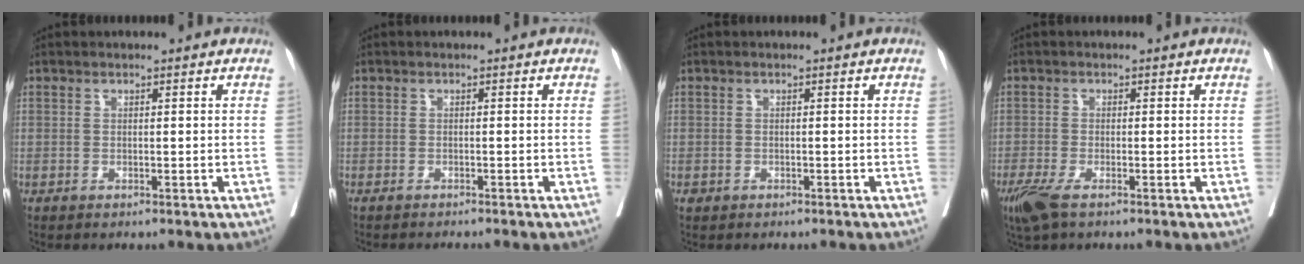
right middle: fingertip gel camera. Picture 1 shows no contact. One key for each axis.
{"total": 4.0, "fx": -3.6, "fy": 0.3, "fz": 1.6, "tx": -0.018, "ty": -0.005, "tz": -0.049}
{"total": 0.7, "fx": -0.5, "fy": 0.5, "fz": 0.2, "tx": -0.008, "ty": 0.002, "tz": -0.006}
{"total": 4.0, "fx": -2.6, "fy": 0.9, "fz": 2.9, "tx": -0.061, "ty": -0.012, "tz": -0.049}